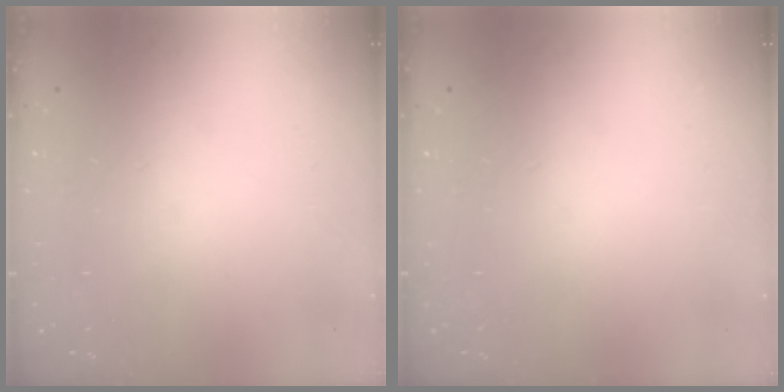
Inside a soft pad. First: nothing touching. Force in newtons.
{"total": 0.0}